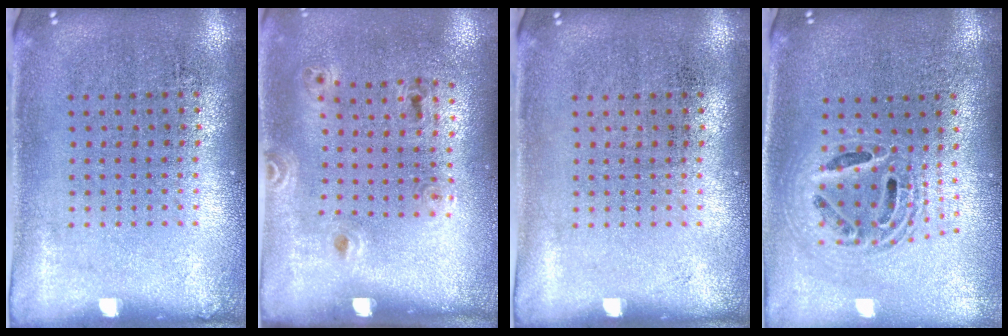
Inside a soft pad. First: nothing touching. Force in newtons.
{"total": 1.3, "press": 0.8, "slide": 1.1}
{"total": 0.0}
{"total": 1.9, "press": 1.5, "slide": 1.2}